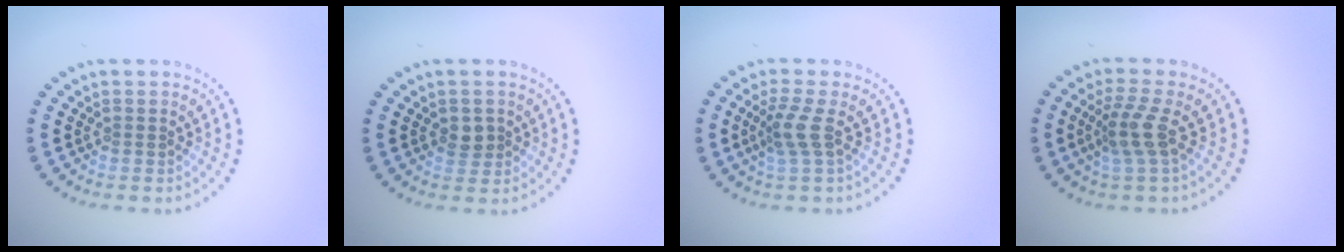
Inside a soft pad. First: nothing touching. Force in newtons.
{"total": 1.6, "press": 1.6, "slide": 0.5}
{"total": 2.5, "press": 1.8, "slide": 1.6}
{"total": 2.9, "press": 2.2, "slide": 1.8}